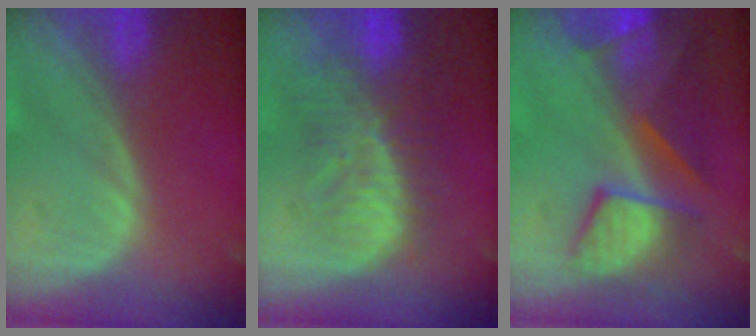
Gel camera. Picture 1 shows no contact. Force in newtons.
{"total": 10.1, "press": 8.8, "slide": 5.0}
{"total": 9.4, "press": 8.4, "slide": 4.2}